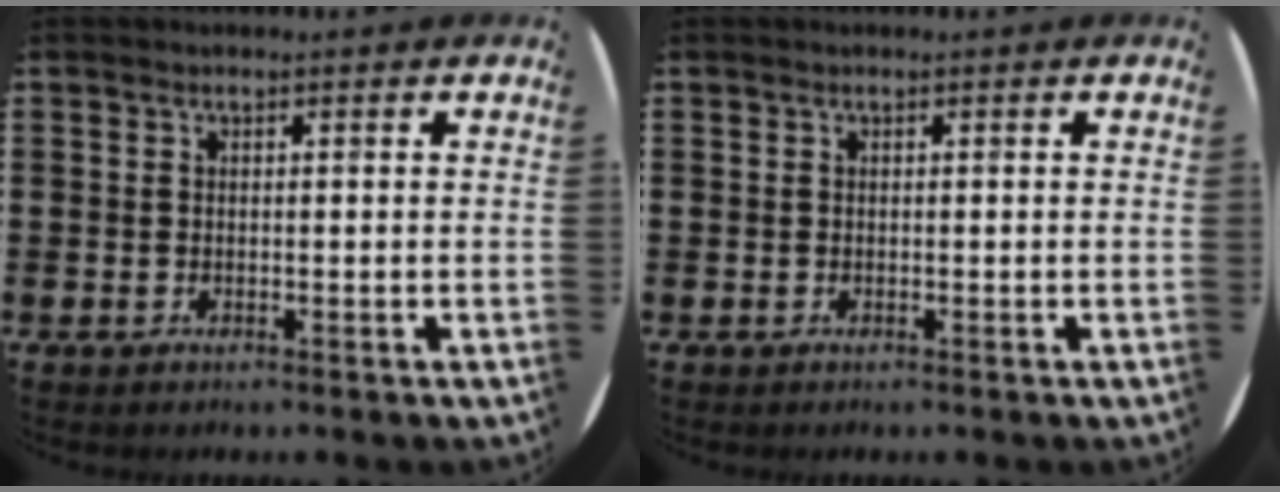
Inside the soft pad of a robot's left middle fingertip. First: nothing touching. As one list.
[{"total": 0.0}]